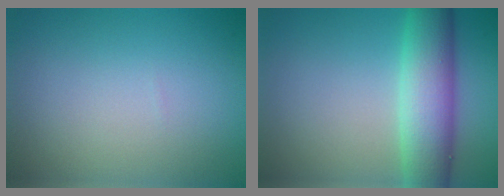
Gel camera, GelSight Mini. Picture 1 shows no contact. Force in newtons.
{"total": 6.8, "press": 6.8, "slide": 0.3}